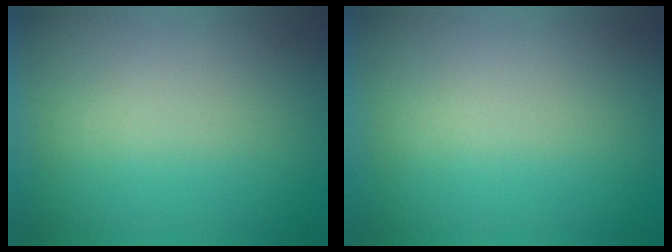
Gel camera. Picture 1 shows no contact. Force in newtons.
{"total": 1.1}